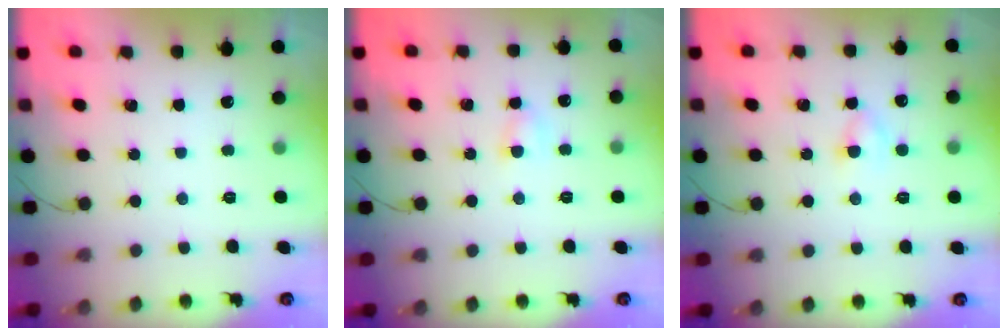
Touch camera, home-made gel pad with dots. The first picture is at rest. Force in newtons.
{"total": 3.6, "press": 3.5, "slide": 1.1}
{"total": 2.1, "press": 1.9, "slide": 0.9}